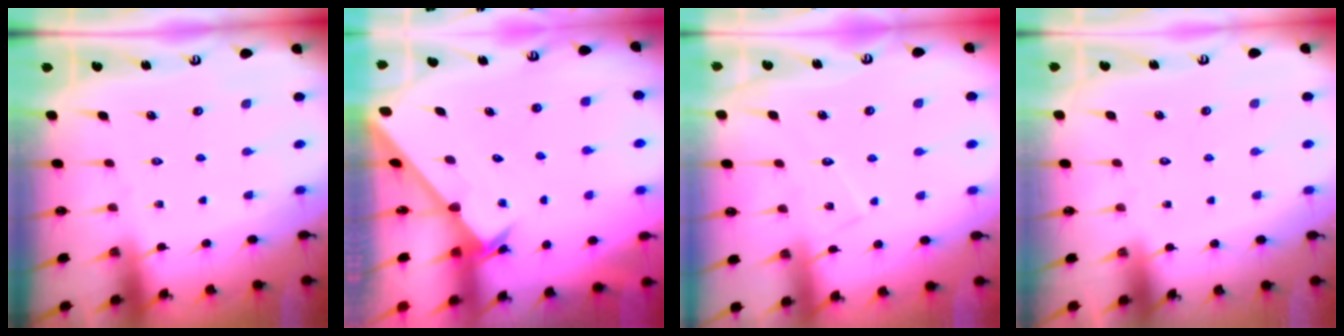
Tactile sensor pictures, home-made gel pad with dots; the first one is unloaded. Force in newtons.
{"total": 2.6, "press": 2.6, "slide": 0.2}
{"total": 6.0, "press": 5.9, "slide": 0.5}
{"total": 1.7, "press": 1.7, "slide": 0.1}